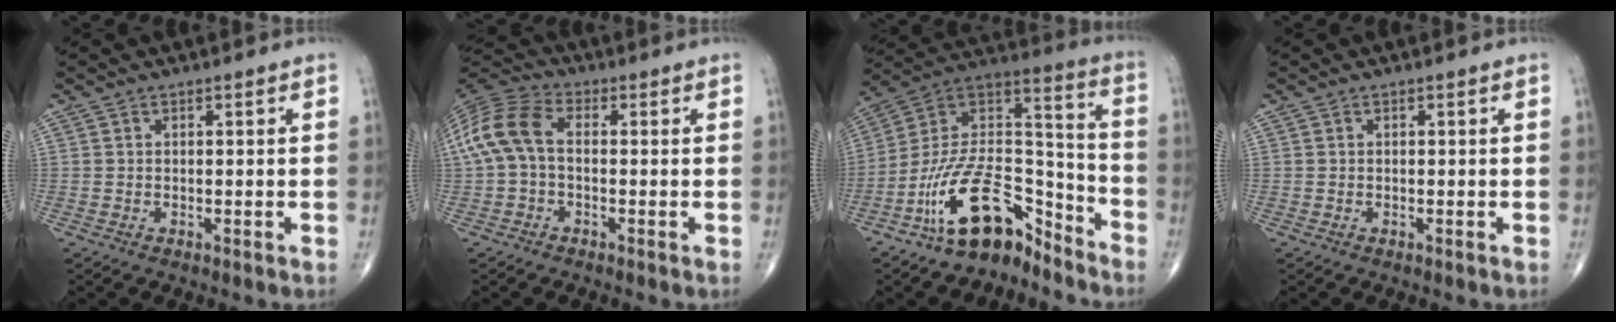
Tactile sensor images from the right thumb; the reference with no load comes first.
{"total": 10.4, "force": [0.1, 6.4, 8.2], "torque": [-0.178, 0.030, -0.008]}
{"total": 18.7, "force": [-13.0, 8.4, 10.6], "torque": [-0.160, 0.114, -0.235]}
{"total": 0.0}